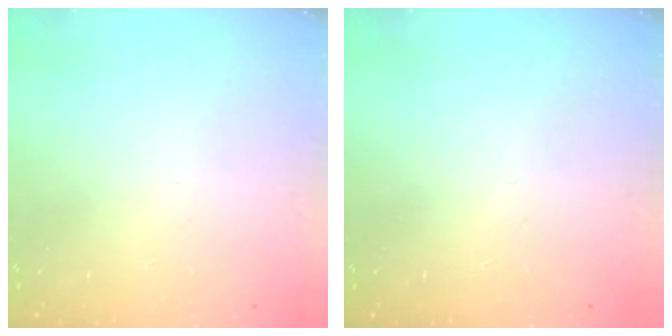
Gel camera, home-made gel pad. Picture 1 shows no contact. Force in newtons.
{"total": 0.0}